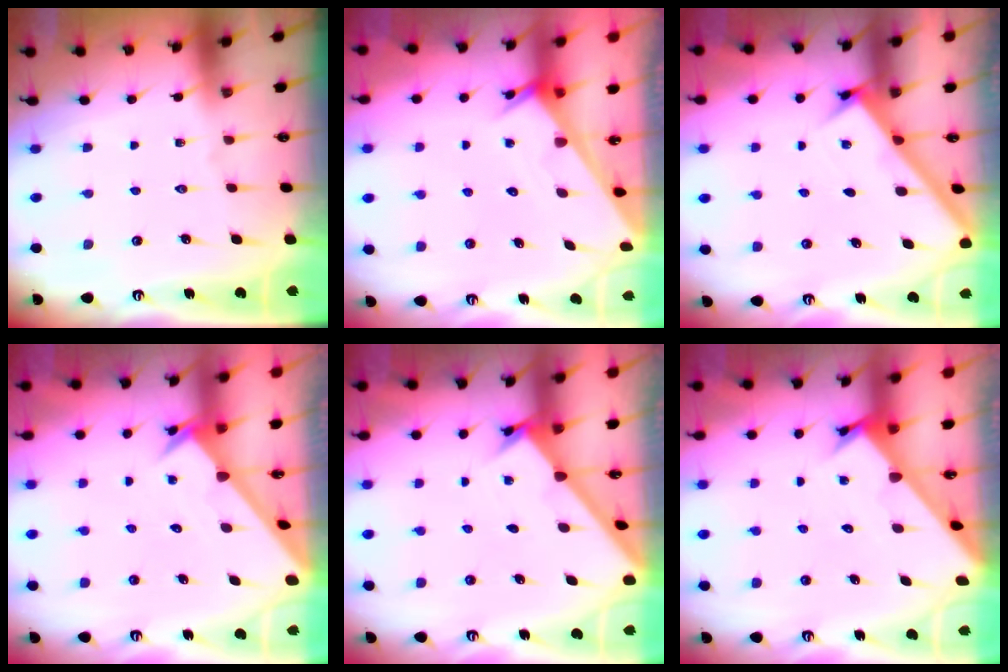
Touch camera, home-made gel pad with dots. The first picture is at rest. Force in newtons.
{"total": 4.9, "press": 4.9, "slide": 0.2}
{"total": 2.6, "press": 2.6, "slide": 0.1}
{"total": 2.4, "press": 2.4, "slide": 0.2}
{"total": 1.7, "press": 1.7, "slide": 0.2}
{"total": 2.4, "press": 2.4, "slide": 0.2}